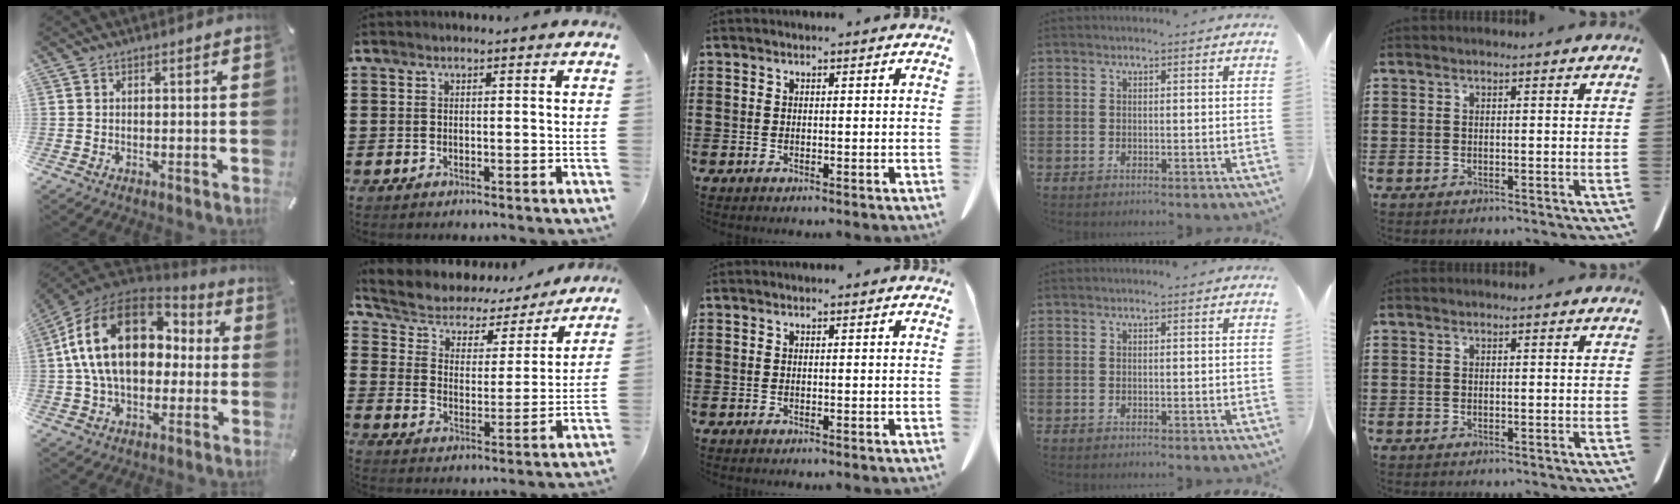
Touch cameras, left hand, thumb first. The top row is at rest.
{"thumb": {"total": 22.6, "force": [3.3, 15.3, 16.3], "torque": [-0.333, 0.013, 0.053]}, "index": {"total": 4.2, "force": [3.8, 1.9, 0.5], "torque": [-0.037, -0.028, 0.057]}}